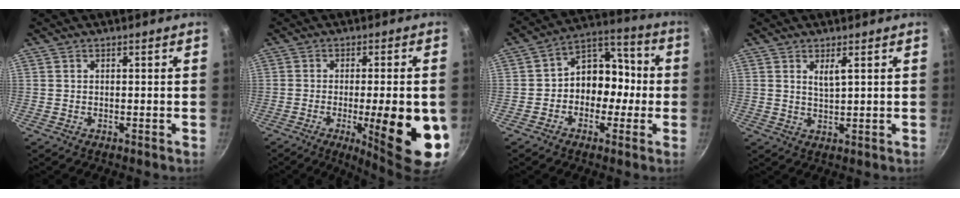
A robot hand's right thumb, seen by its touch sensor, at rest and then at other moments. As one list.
[{"total": 17.4, "force": [-4.2, 4.4, 16.3], "torque": [-0.208, 0.002, -0.049]}, {"total": 11.1, "force": [-1.7, 8.9, 6.4], "torque": [-0.030, 0.055, -0.044]}, {"total": 3.0, "force": [1.3, 0.7, 2.6], "torque": [-0.049, -0.008, 0.028]}]